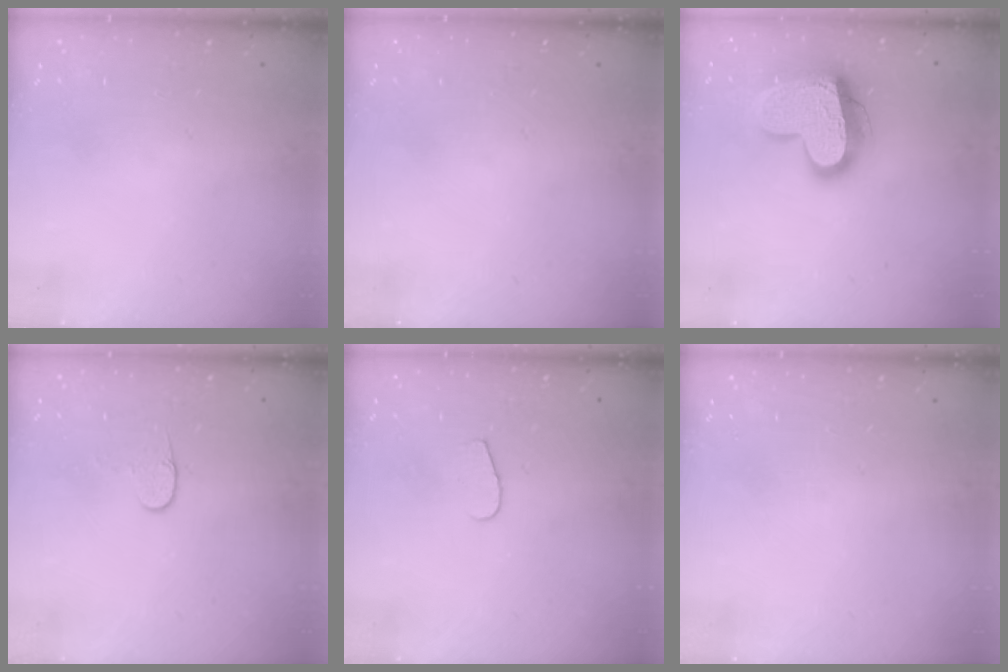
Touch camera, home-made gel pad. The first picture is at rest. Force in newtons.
{"total": 0.0}
{"total": 18.7, "press": 18.6, "slide": 1.6}
{"total": 4.3, "press": 4.3, "slide": 0.4}
{"total": 4.6, "press": 4.5, "slide": 0.4}
{"total": 0.0}